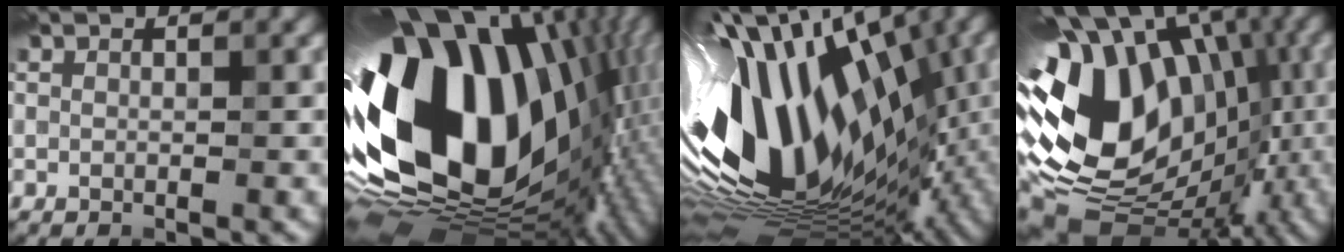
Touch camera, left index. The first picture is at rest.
{"total": 20.8, "force": [1.6, 13.4, 15.8], "torque": [-0.323, -0.043, 0.045]}
{"total": 18.0, "force": [-0.5, 9.7, 15.1], "torque": [-0.281, -0.014, -0.005]}
{"total": 16.5, "force": [-1.2, 12.0, 11.3], "torque": [-0.230, 0.005, -0.025]}